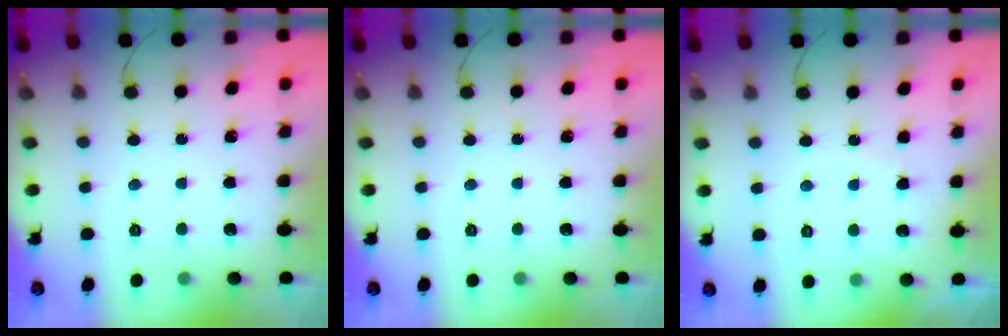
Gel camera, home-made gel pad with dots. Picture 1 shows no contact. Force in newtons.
{"total": 0.0}
{"total": 3.3, "press": 3.3, "slide": 0.6}